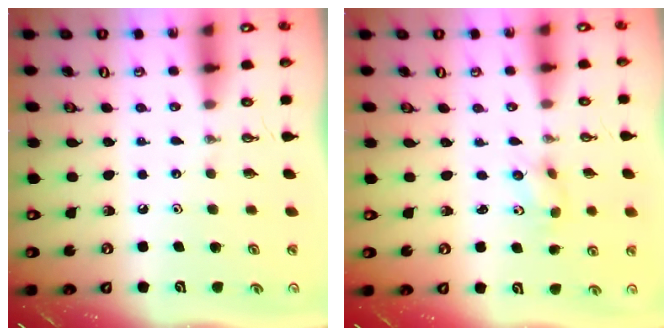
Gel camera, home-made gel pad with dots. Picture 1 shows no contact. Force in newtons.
{"total": 3.8, "press": 3.4, "slide": 1.7}